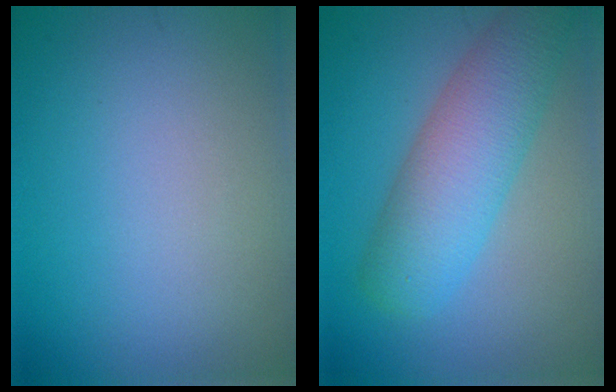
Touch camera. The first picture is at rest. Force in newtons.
{"total": 6.9, "press": 6.9, "slide": 0.2}